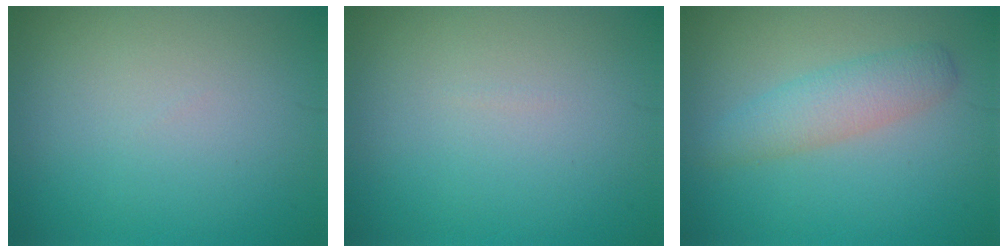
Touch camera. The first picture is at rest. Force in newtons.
{"total": 0.0}
{"total": 3.1, "press": 3.1, "slide": 0.1}